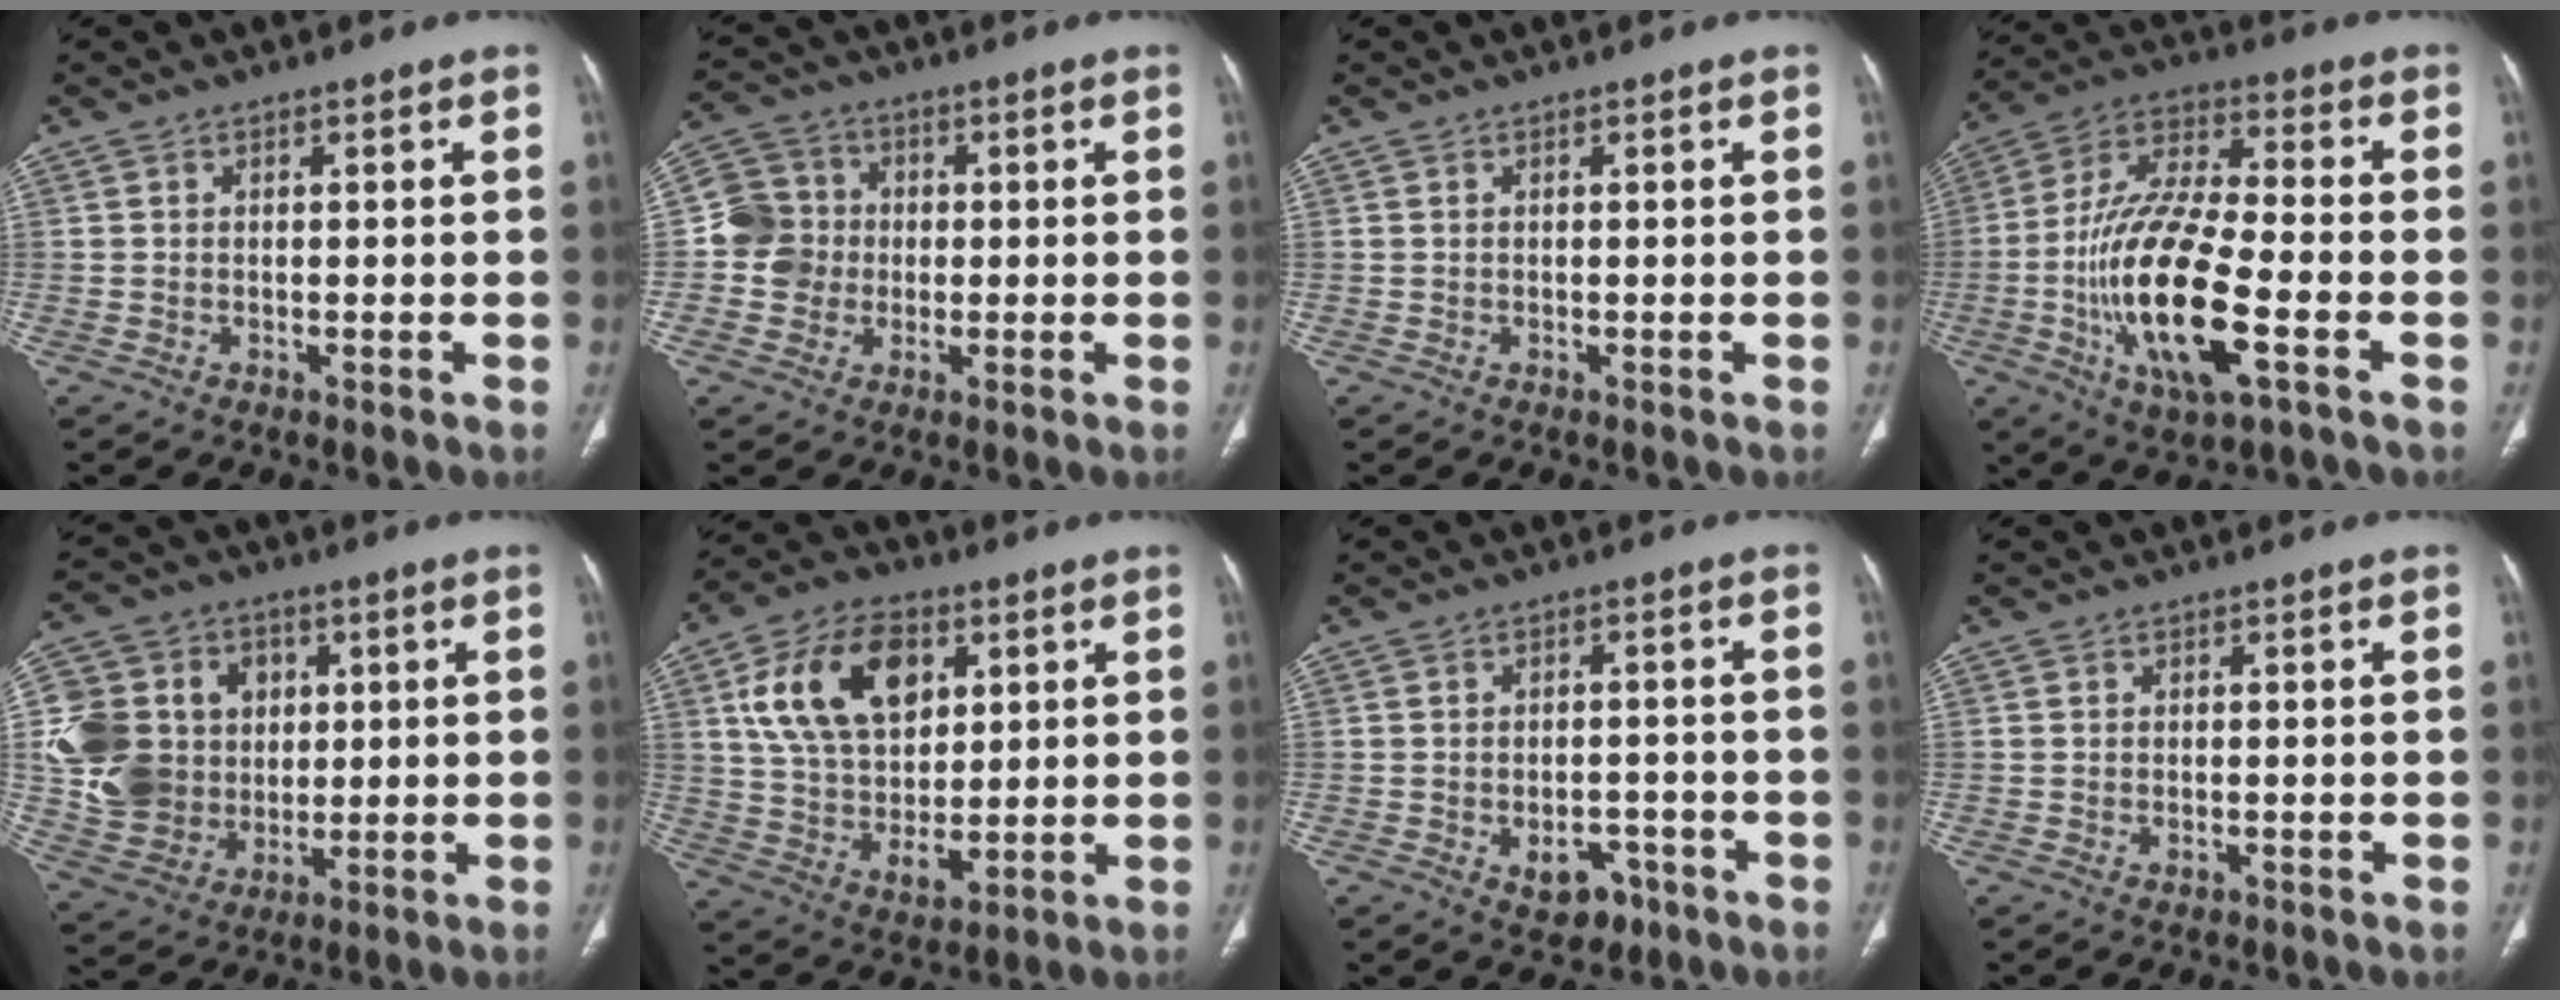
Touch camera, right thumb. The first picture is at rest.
{"total": 7.9, "force": [-0.6, 7.6, 1.9], "torque": [-0.011, 0.019, -0.018]}
{"total": 0.0}
{"total": 20.6, "force": [-5.6, 6.6, 18.7], "torque": [-0.377, 0.016, -0.097]}
{"total": 18.5, "force": [1.8, 16.1, 9.0], "torque": [-0.154, 0.015, 0.052]}
{"total": 18.5, "force": [6.1, 11.9, 12.8], "torque": [-0.193, -0.019, 0.116]}
{"total": 5.7, "force": [-2.6, 3.9, 3.2], "torque": [-0.024, 0.019, -0.027]}
{"total": 0.7, "force": [-0.3, 0.4, 0.5], "torque": [-0.011, 0.002, -0.002]}